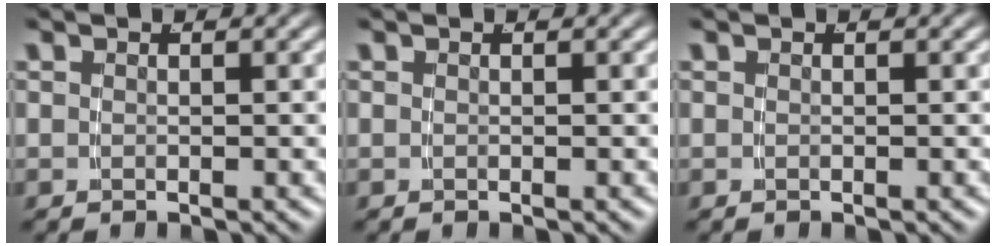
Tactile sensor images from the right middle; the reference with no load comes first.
{"total": 0.0}
{"total": 0.0}